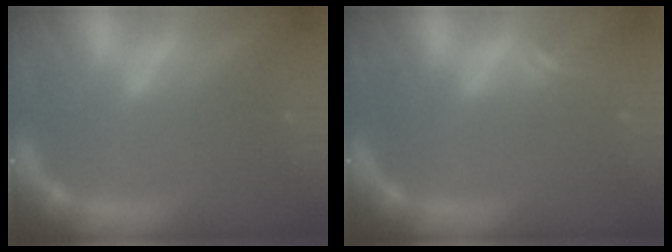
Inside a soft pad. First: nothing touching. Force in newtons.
{"total": 1.5}